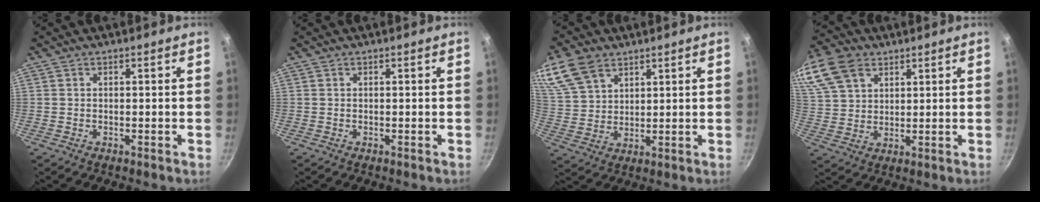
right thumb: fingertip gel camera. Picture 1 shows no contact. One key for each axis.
{"total": 0.0}
{"total": 10.8, "fx": 6.8, "fy": 6.7, "fz": 5.1, "tx": -0.090, "ty": -0.013, "tz": 0.141}
{"total": 16.2, "fx": 8.6, "fy": 11.0, "fz": 8.2, "tx": -0.184, "ty": 0.013, "tz": 0.170}